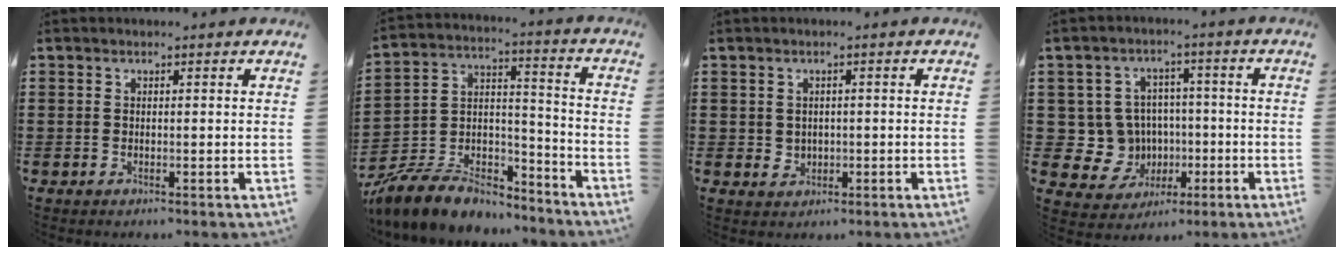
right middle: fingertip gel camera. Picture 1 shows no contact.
{"total": 9.4, "force": [-8.4, 3.1, 3.1], "torque": [-0.066, 0.021, -0.165]}
{"total": 1.8, "force": [0.4, 1.7, 0.3], "torque": [-0.012, 0.008, 0.005]}
{"total": 7.8, "force": [-0.5, 7.6, 1.7], "torque": [-0.062, 0.006, 0.001]}